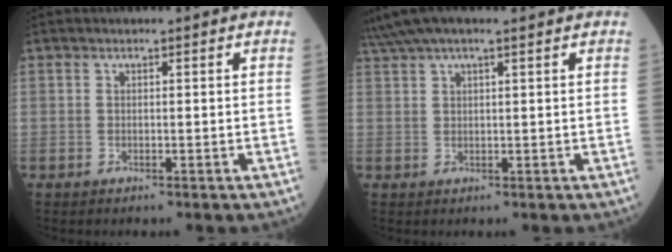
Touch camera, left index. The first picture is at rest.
{"total": 7.0, "force": [5.7, 0.3, 4.1], "torque": [-0.077, 0.048, 0.094]}